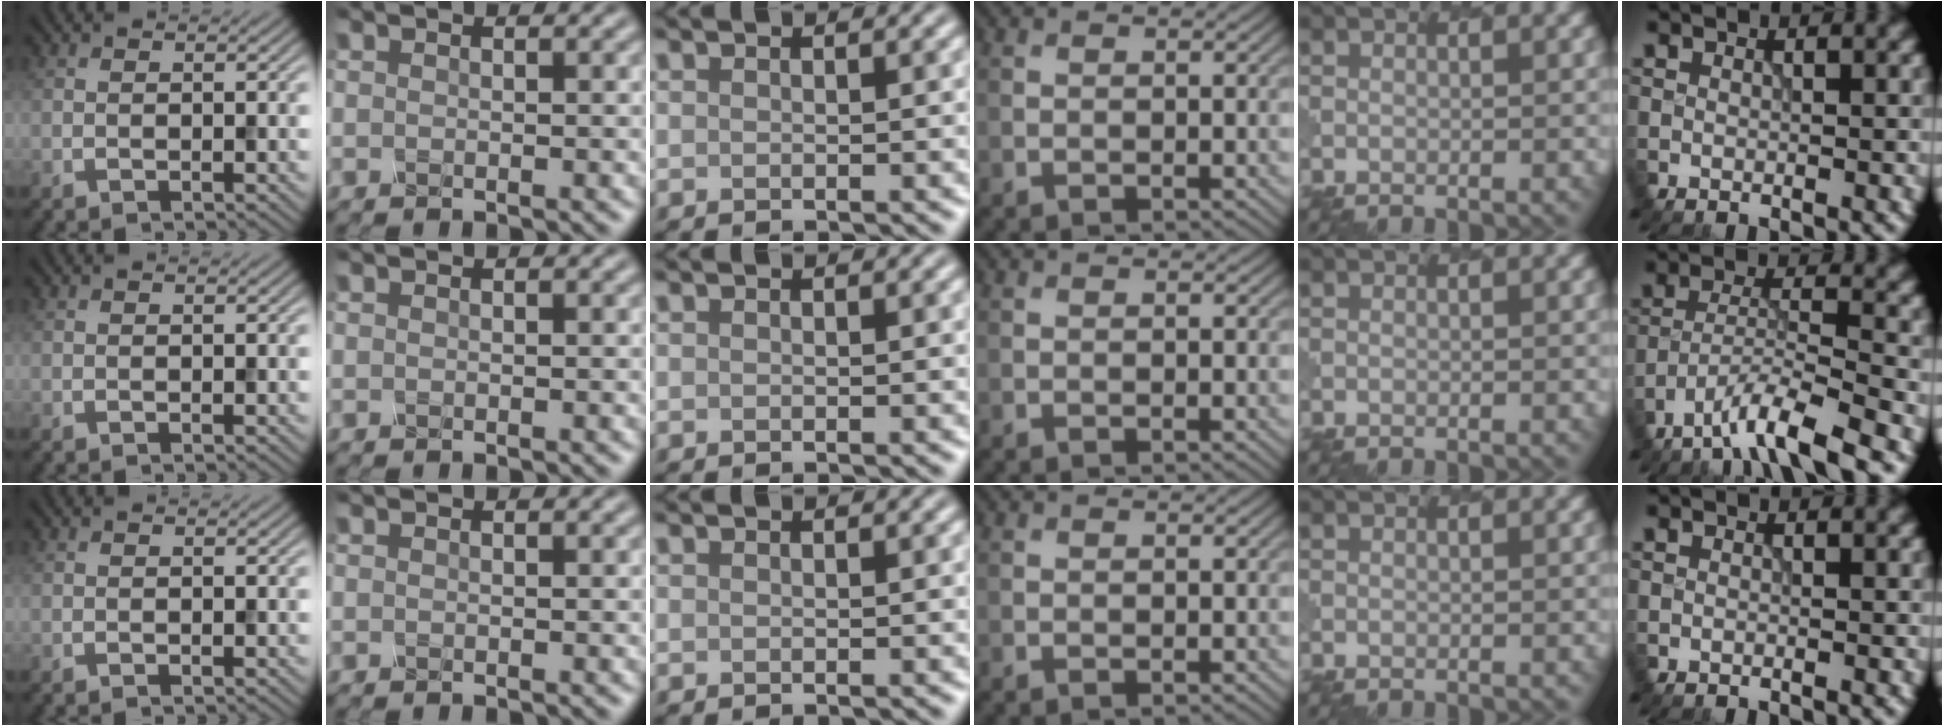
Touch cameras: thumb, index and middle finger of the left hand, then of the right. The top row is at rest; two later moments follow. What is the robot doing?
{"motion": "dispense", "object": "dispenser bottle"}